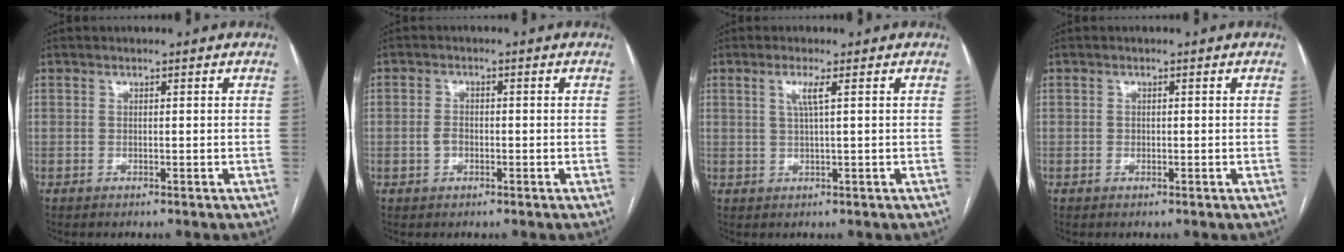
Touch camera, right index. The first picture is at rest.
{"total": 2.2, "force": [-0.6, 1.5, 1.5], "torque": [-0.031, 0.006, -0.010]}
{"total": 2.4, "force": [0.9, -0.3, 2.3], "torque": [-0.050, 0.002, 0.017]}
{"total": 0.6, "force": [-0.2, 0.5, 0.3], "torque": [-0.008, 0.001, -0.003]}